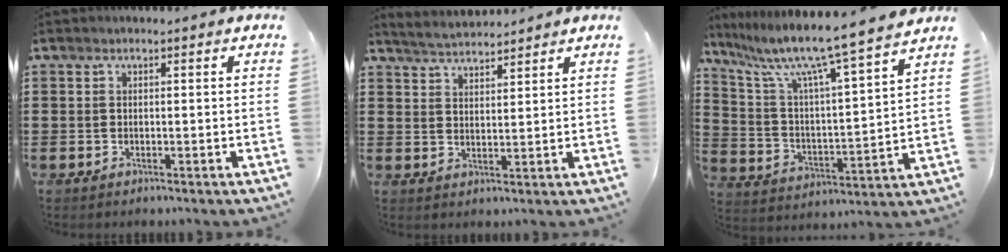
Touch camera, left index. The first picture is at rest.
{"total": 3.4, "force": [3.4, -0.1, 0.2], "torque": [-0.015, -0.011, 0.063]}
{"total": 9.5, "force": [7.9, -0.8, 5.3], "torque": [-0.136, -0.059, 0.121]}